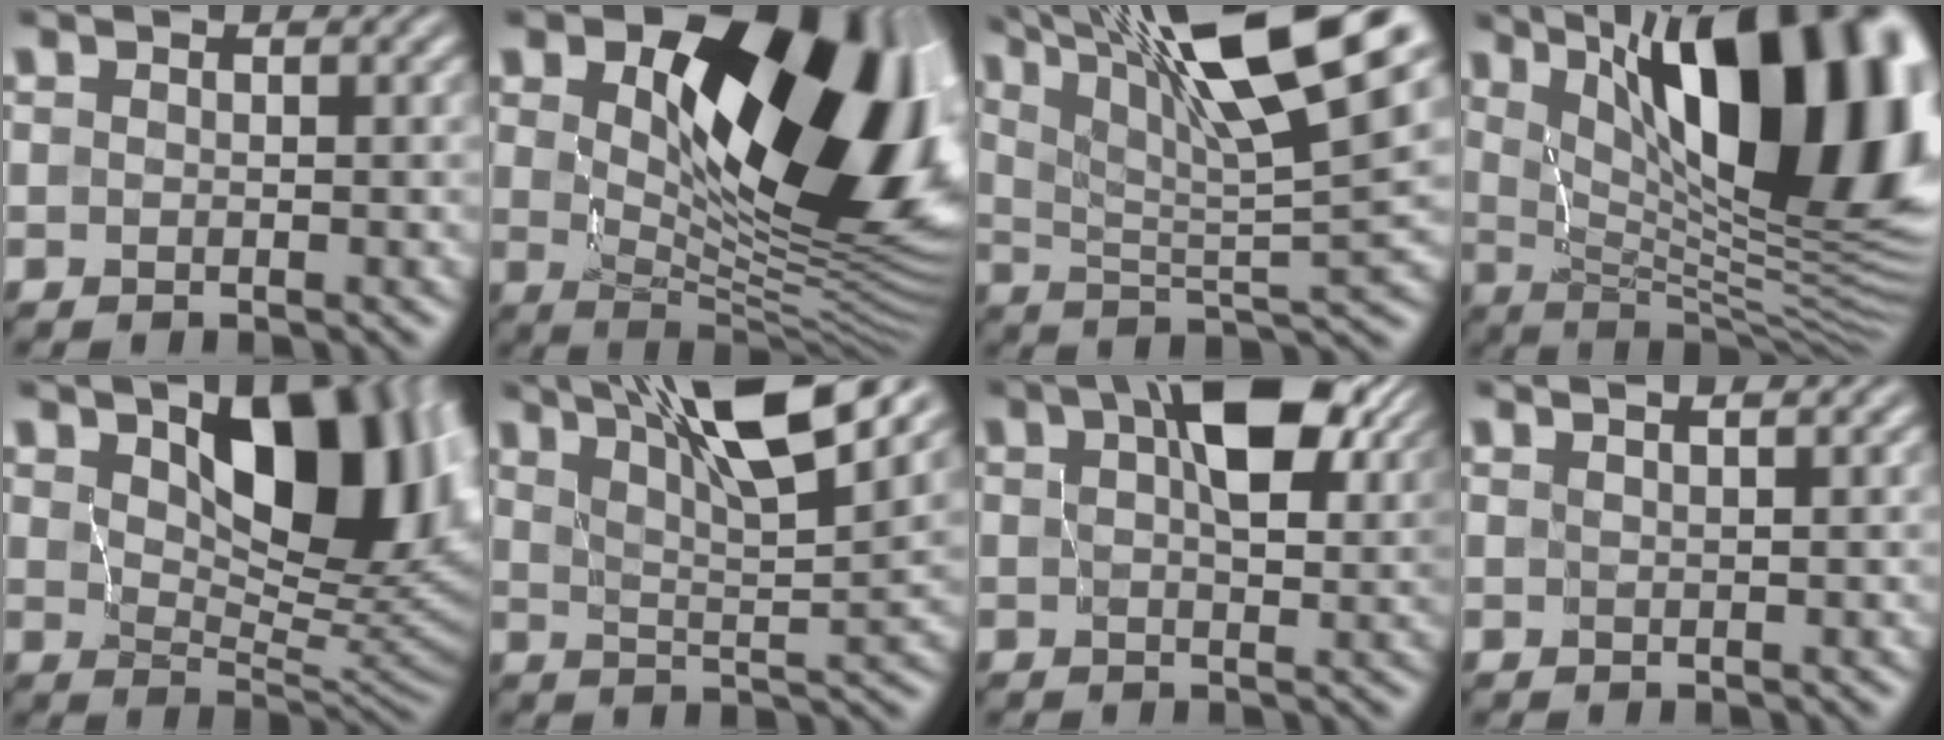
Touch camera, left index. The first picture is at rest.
{"total": 17.5, "force": [4.8, 8.9, 14.3], "torque": [-0.197, 0.004, 0.078]}
{"total": 14.3, "force": [8.4, 2.7, 11.2], "torque": [-0.197, 0.023, 0.146]}
{"total": 18.1, "force": [6.3, 7.1, 15.4], "torque": [-0.202, 0.027, 0.100]}
{"total": 11.1, "force": [3.5, 5.4, 9.1], "torque": [-0.137, 0.004, 0.062]}
{"total": 10.1, "force": [6.5, 1.5, 7.5], "torque": [-0.116, 0.021, 0.106]}
{"total": 8.4, "force": [3.5, 3.8, 6.7], "torque": [-0.106, 0.016, 0.048]}
{"total": 2.5, "force": [1.8, 0.8, 1.6], "torque": [-0.013, 0.014, -0.002]}